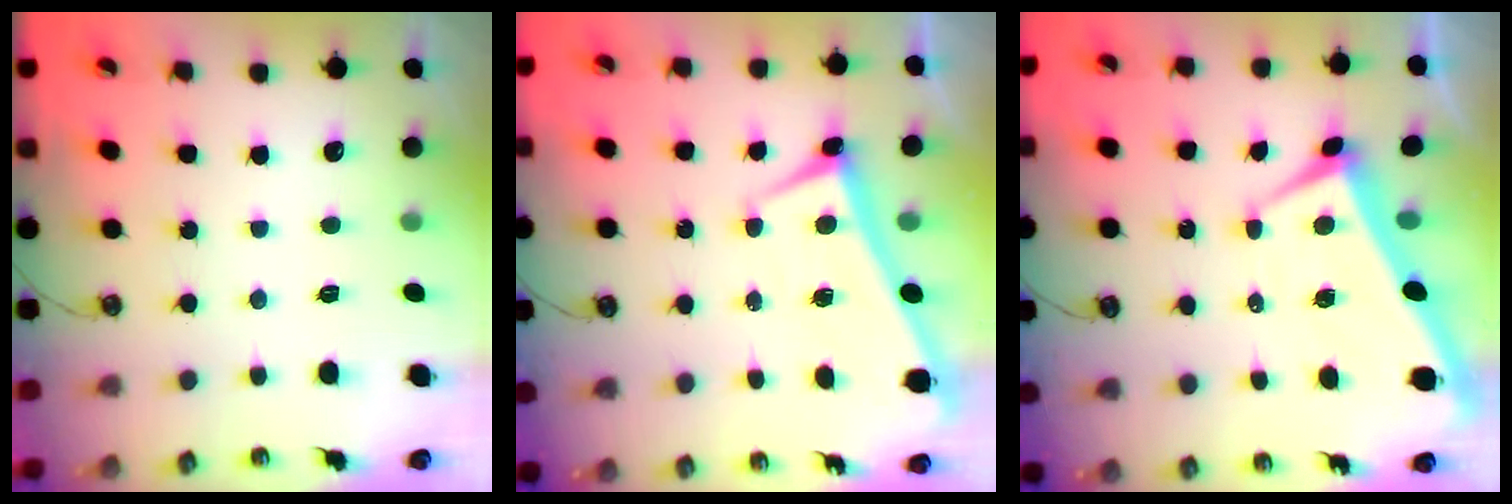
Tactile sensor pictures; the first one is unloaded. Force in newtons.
{"total": 1.0, "press": 0.9, "slide": 0.3}
{"total": 1.0, "press": 0.1, "slide": 1.0}